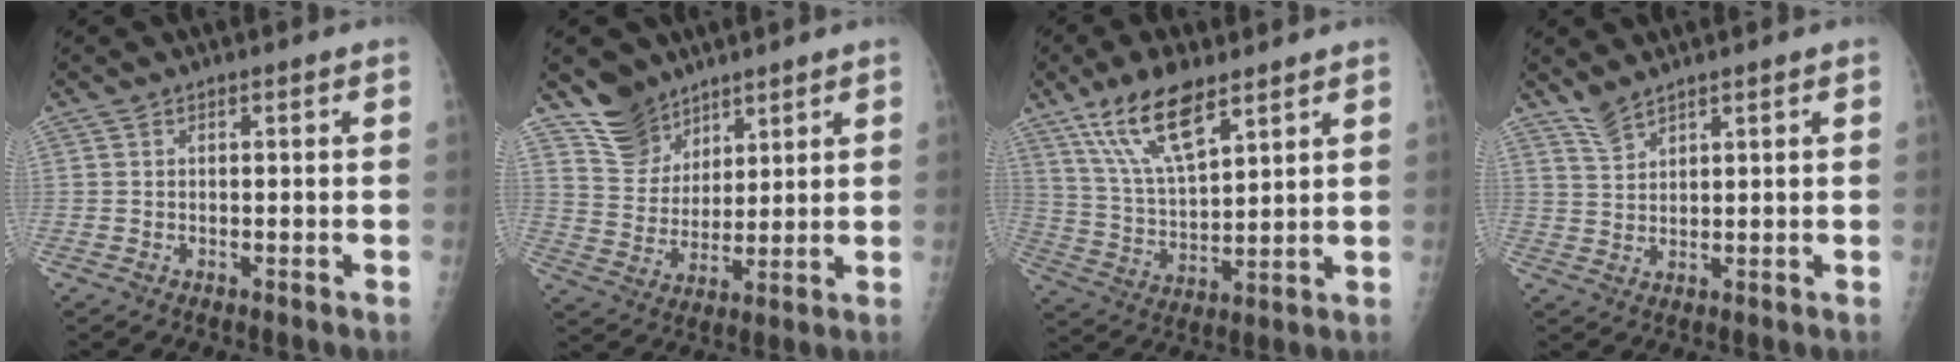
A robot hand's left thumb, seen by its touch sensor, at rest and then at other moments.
{"total": 8.4, "force": [6.4, 5.4, 0.6], "torque": [0.021, -0.056, 0.131]}
{"total": 13.5, "force": [8.5, 4.8, 9.4], "torque": [-0.157, -0.034, 0.168]}
{"total": 2.9, "force": [2.7, 0.7, 1.0], "torque": [-0.017, -0.009, 0.059]}